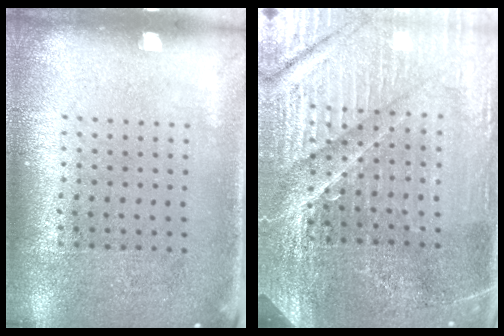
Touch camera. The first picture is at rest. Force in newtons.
{"total": 5.2, "press": 4.9, "slide": 1.9}